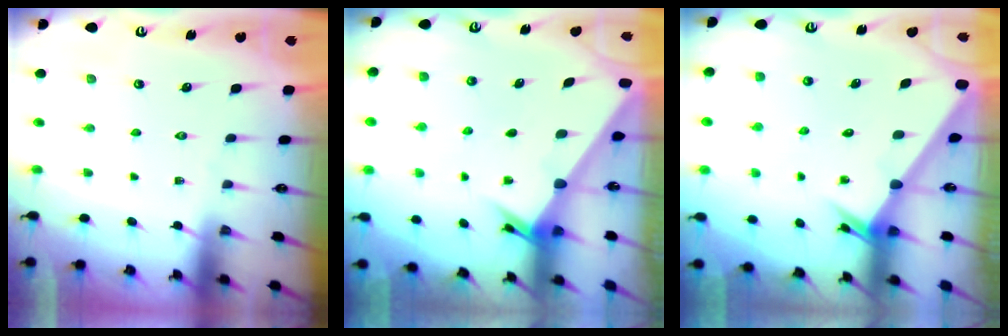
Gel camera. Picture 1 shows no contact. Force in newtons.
{"total": 2.5, "press": 2.5, "slide": 0.2}
{"total": 2.5, "press": 2.5, "slide": 0.1}